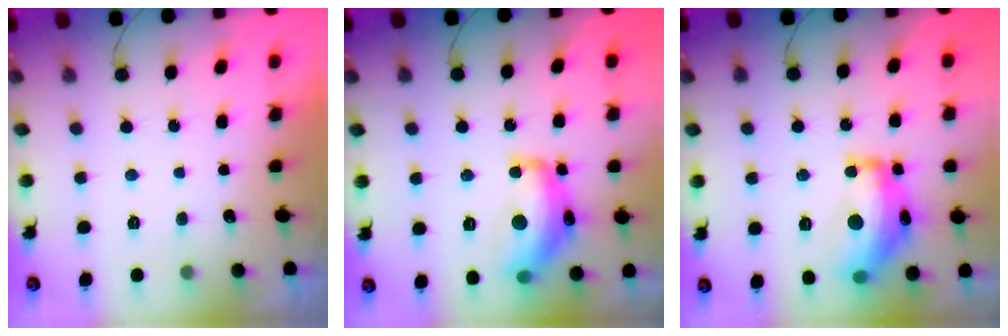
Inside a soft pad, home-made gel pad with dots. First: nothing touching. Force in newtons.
{"total": 17.7, "press": 17.7, "slide": 0.9}
{"total": 18.4, "press": 18.3, "slide": 1.2}